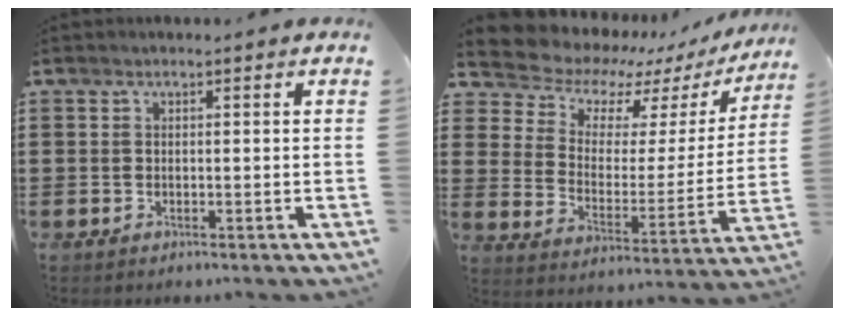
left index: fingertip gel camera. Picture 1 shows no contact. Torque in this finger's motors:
{"motor_torque": [2.14, 0.00, 1.05, 0.21]}